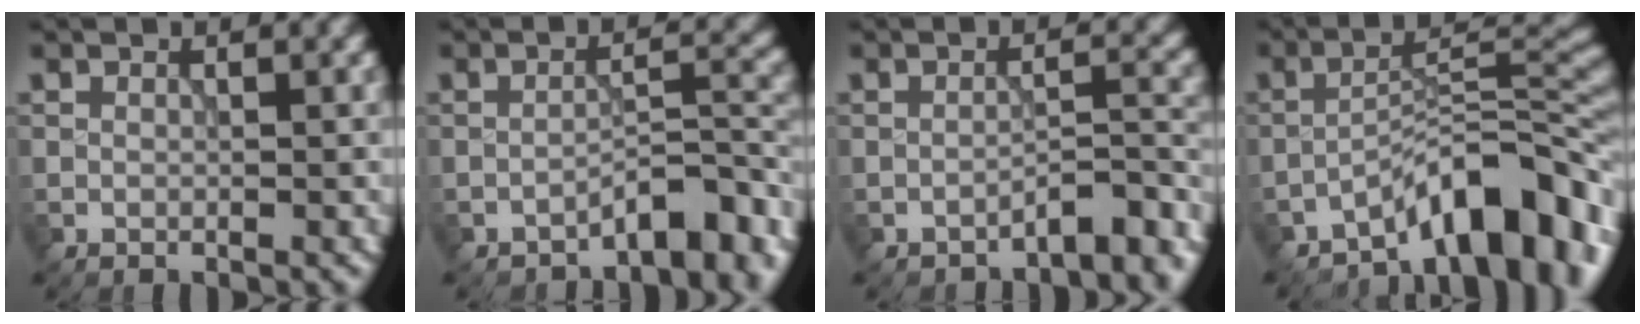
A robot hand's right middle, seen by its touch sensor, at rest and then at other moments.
{"total": 5.0, "force": [-3.7, 1.4, 3.0], "torque": [-0.035, 0.011, -0.058]}
{"total": 4.0, "force": [-3.2, 0.9, 2.2], "torque": [-0.027, 0.009, -0.049]}
{"total": 9.6, "force": [-6.6, 2.9, 6.4], "torque": [-0.073, 0.017, -0.119]}